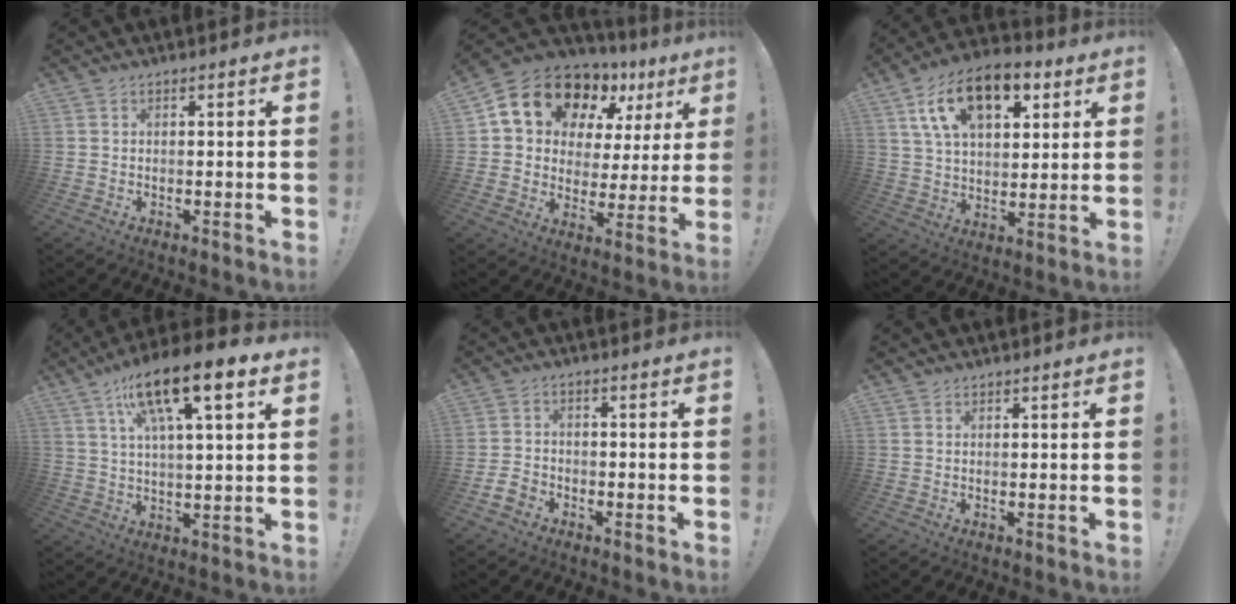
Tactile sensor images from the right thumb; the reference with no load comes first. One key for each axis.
{"total": 16.4, "fx": 10.5, "fy": 10.1, "fz": 7.6, "tx": -0.124, "ty": -0.064, "tz": 0.198}
{"total": 17.9, "fx": 8.9, "fy": 10.3, "fz": 11.6, "tx": -0.192, "ty": -0.029, "tz": 0.160}
{"total": 15.0, "fx": 7.7, "fy": 4.0, "fz": 12.3, "tx": -0.193, "ty": -0.033, "tz": 0.120}
{"total": 4.6, "fx": -3.0, "fy": 2.9, "fz": 2.1, "tx": -0.052, "ty": 0.009, "tz": -0.056}
{"total": 0.6, "fx": 0.5, "fy": 0.3, "fz": 0.0, "tx": 0.003, "ty": -0.002, "tz": 0.010}